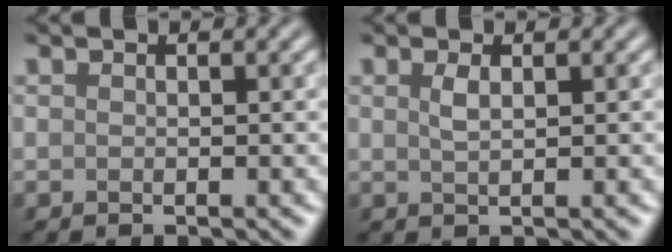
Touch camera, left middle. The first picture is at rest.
{"total": 1.2, "force": [0.5, 0.4, 1.0], "torque": [-0.023, 0.001, 0.009]}